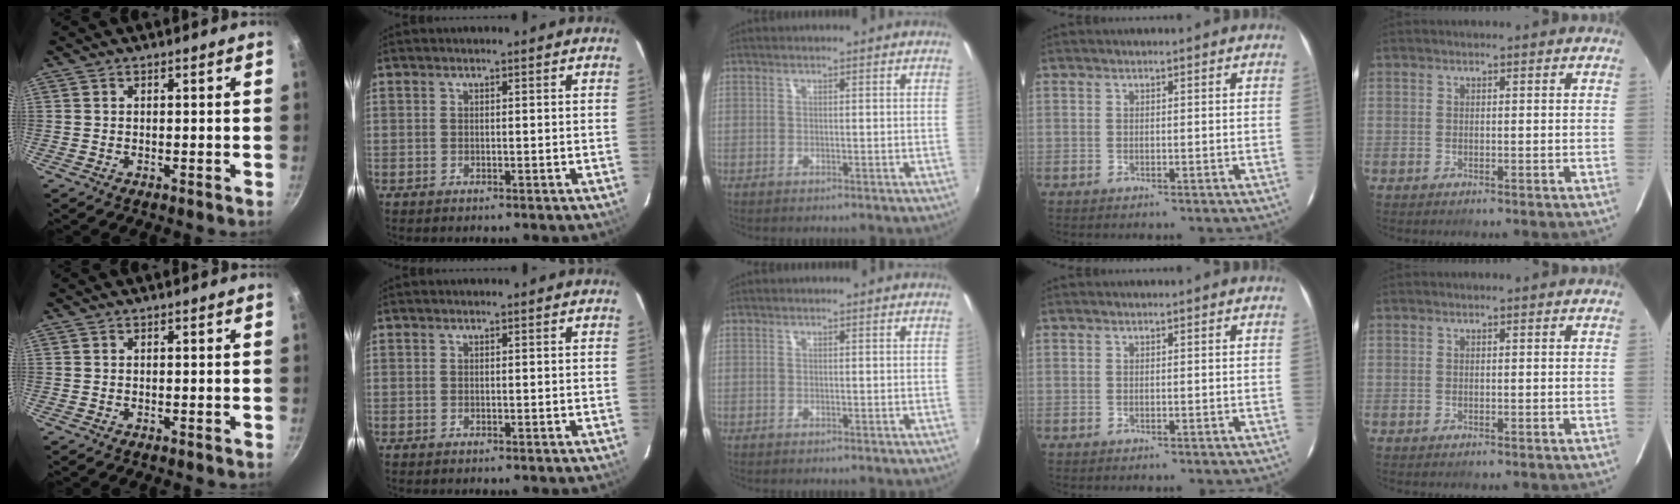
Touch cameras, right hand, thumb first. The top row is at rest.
{}